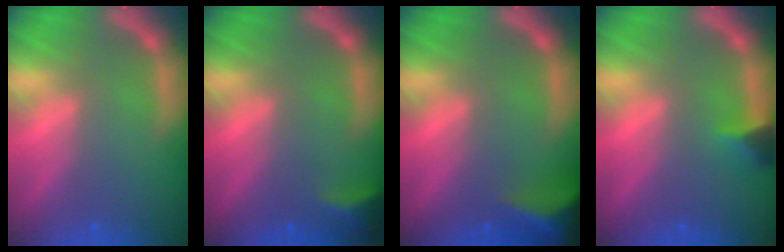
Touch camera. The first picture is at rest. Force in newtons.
{"total": 2.9}
{"total": 8.0}
{"total": 1.9}